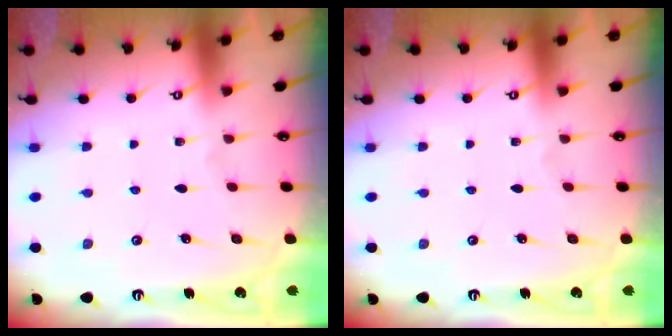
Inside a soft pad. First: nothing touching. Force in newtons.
{"total": 0.0}